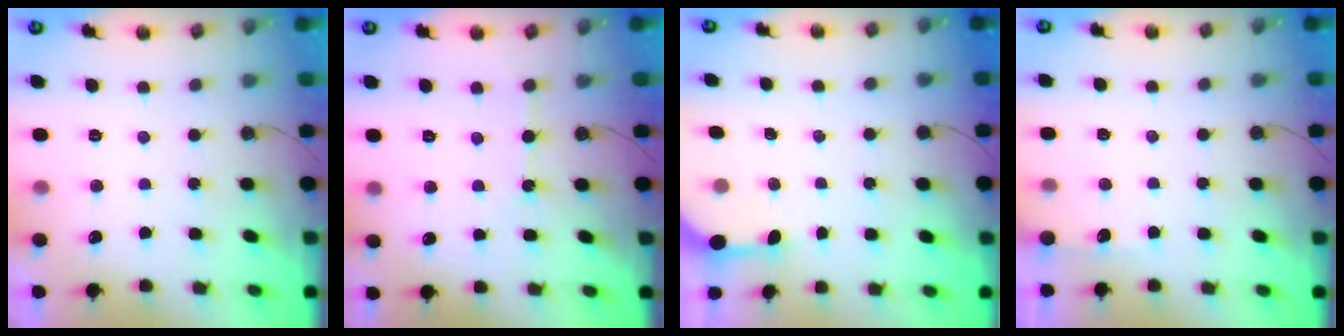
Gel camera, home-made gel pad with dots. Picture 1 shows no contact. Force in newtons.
{"total": 2.0, "press": 2.0, "slide": 0.1}
{"total": 2.8, "press": 2.8, "slide": 0.3}
{"total": 3.2, "press": 3.2, "slide": 0.5}